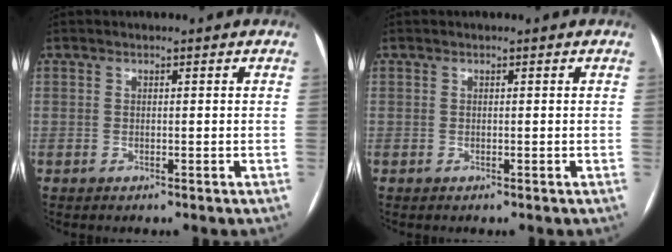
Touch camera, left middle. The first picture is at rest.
{"total": 0.0}